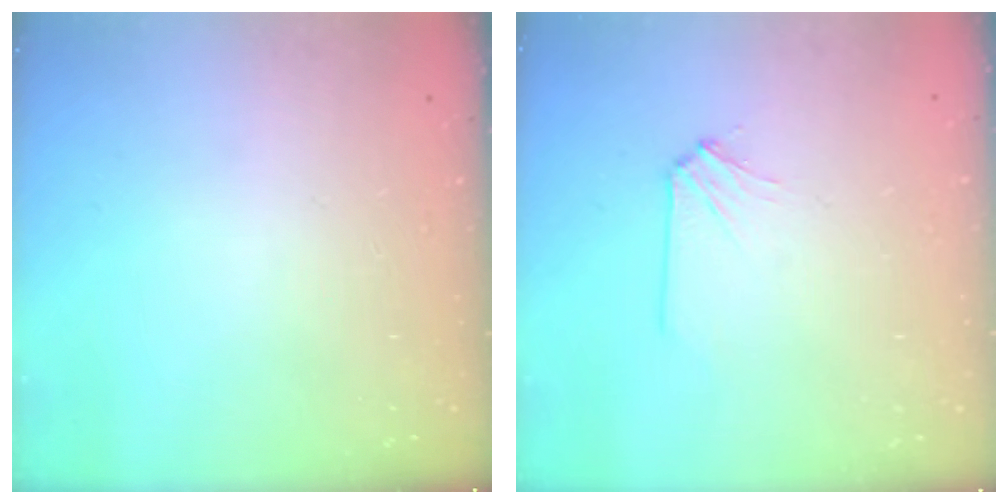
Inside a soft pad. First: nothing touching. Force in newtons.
{"total": 2.1, "press": 2.1, "slide": 0.4}